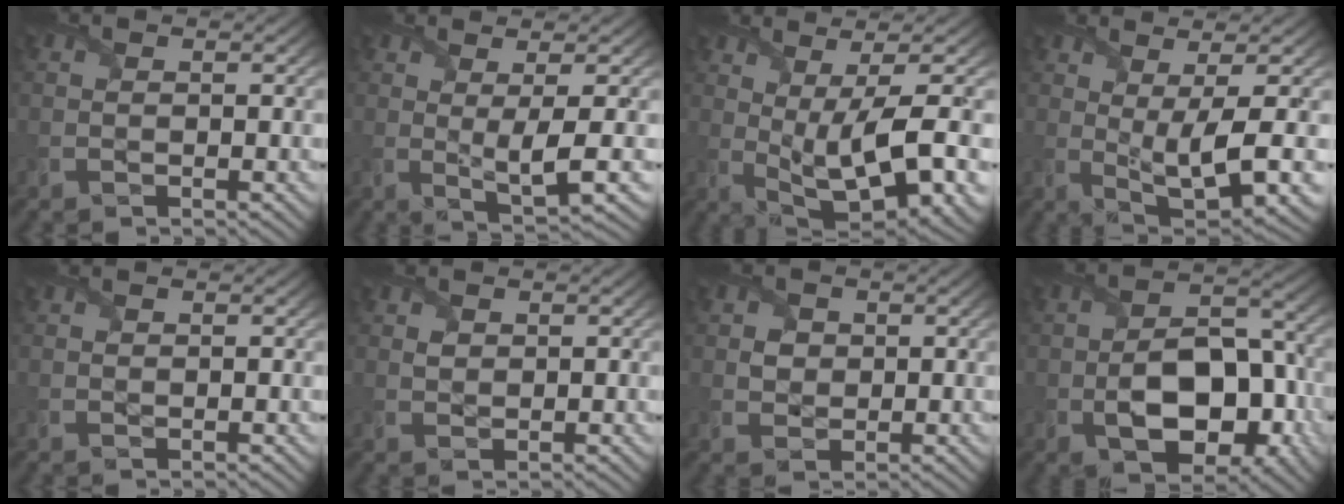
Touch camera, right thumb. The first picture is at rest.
{"total": 4.3, "force": [0.5, 0.5, 4.2], "torque": [-0.087, 0.005, 0.011]}
{"total": 12.4, "force": [0.8, 4.1, 11.6], "torque": [-0.208, 0.002, 0.036]}
{"total": 7.9, "force": [0.7, 2.0, 7.7], "torque": [-0.141, 0.000, 0.018]}
{"total": 0.0}
{"total": 1.1, "force": [0.4, 0.9, 0.5], "torque": [-0.013, -0.003, 0.008]}
{"total": 2.3, "force": [0.3, 2.1, 0.9], "torque": [-0.022, -0.003, 0.001]}
{"total": 11.7, "force": [-3.3, 7.1, 8.6], "torque": [-0.148, -0.022, -0.041]}